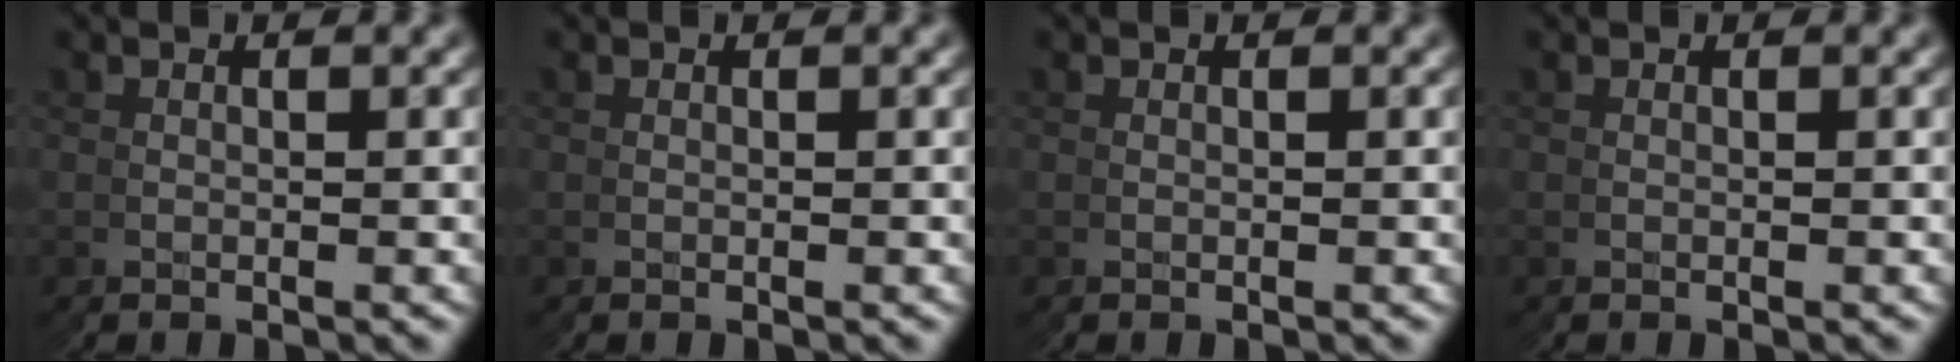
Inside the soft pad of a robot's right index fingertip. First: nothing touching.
{"total": 0.0}
{"total": 0.0}
{"total": 0.0}